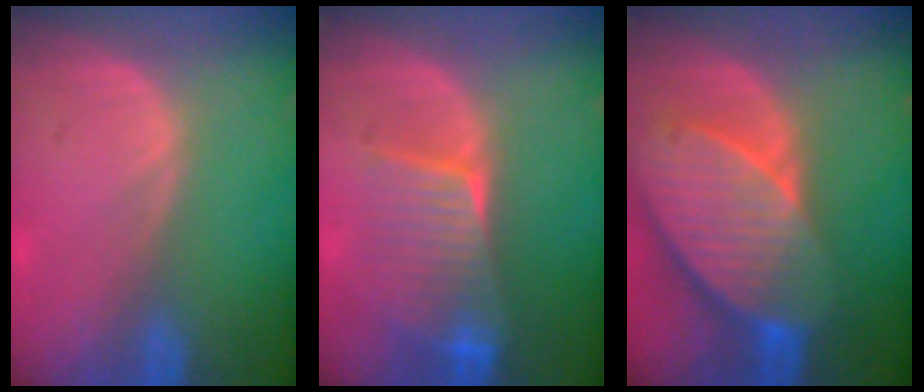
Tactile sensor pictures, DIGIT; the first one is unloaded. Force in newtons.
{"total": 6.6, "press": 6.5, "slide": 1.1}
{"total": 10.6, "press": 9.4, "slide": 5.0}